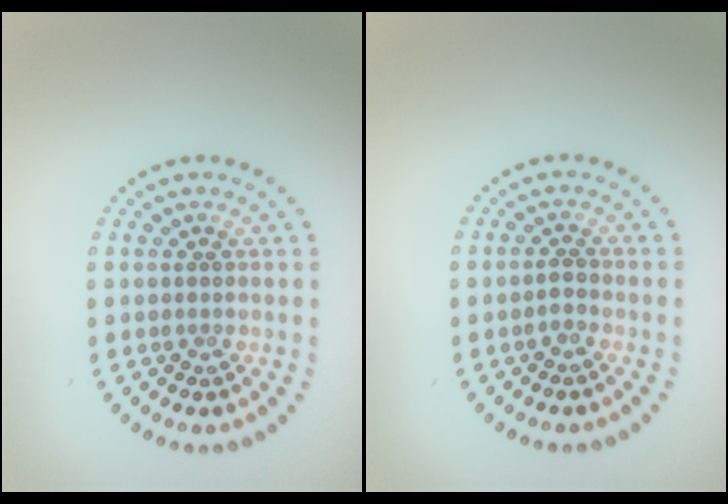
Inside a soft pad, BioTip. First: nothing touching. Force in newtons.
{"total": 1.0, "press": 0.9, "slide": 0.3}